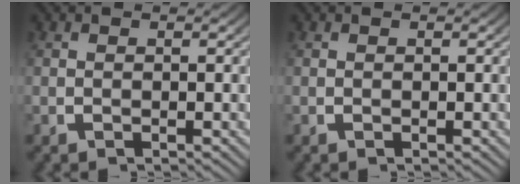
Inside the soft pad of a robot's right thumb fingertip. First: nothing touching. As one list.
[{"total": 0.0}]